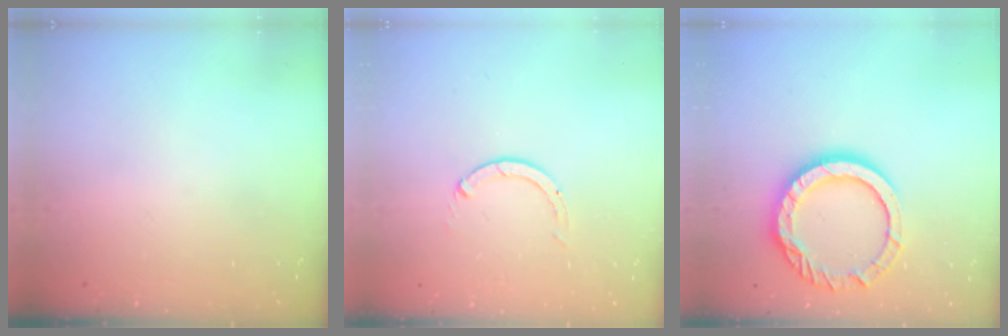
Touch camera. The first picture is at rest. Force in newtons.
{"total": 0.0}
{"total": 13.9, "press": 13.9, "slide": 1.0}